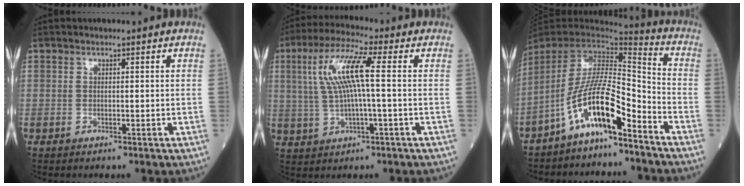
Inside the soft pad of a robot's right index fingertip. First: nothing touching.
{"total": 9.4, "force": [1.5, 0.7, 9.2], "torque": [-0.195, 0.019, 0.029]}
{"total": 12.9, "force": [-8.0, 2.6, 9.7], "torque": [-0.186, 0.017, -0.150]}